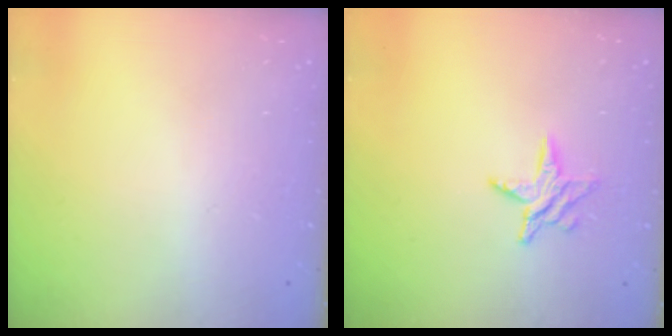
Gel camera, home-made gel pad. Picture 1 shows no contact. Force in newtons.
{"total": 6.5, "press": 6.5, "slide": 0.1}